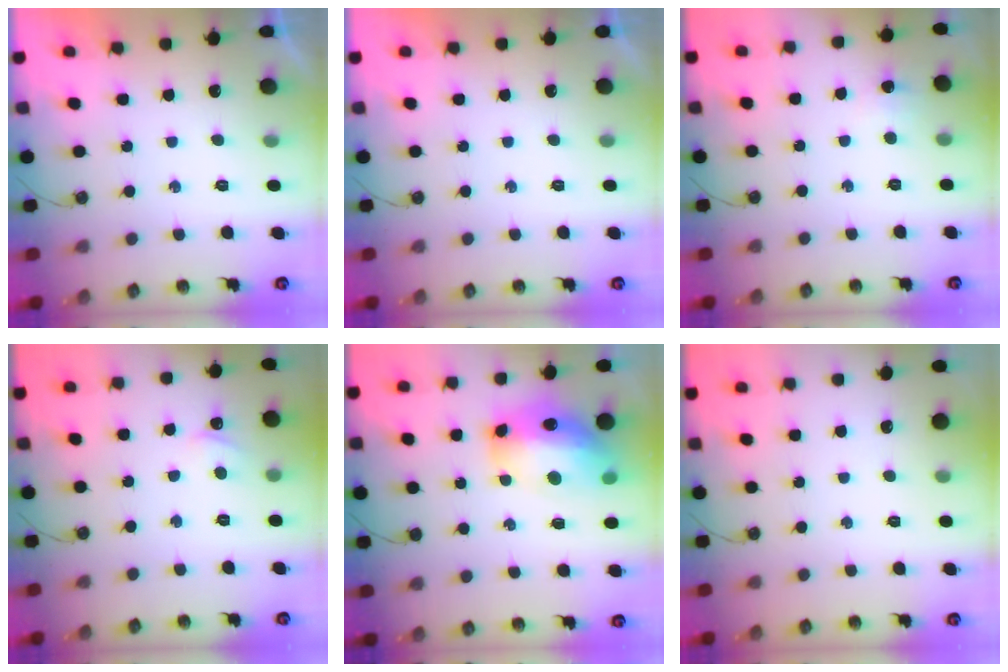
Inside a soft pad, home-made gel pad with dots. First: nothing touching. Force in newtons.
{"total": 0.0}
{"total": 13.5, "press": 4.4, "slide": 12.8}
{"total": 1.6, "press": 1.5, "slide": 0.2}
{"total": 16.4, "press": 16.3, "slide": 1.3}
{"total": 0.0}